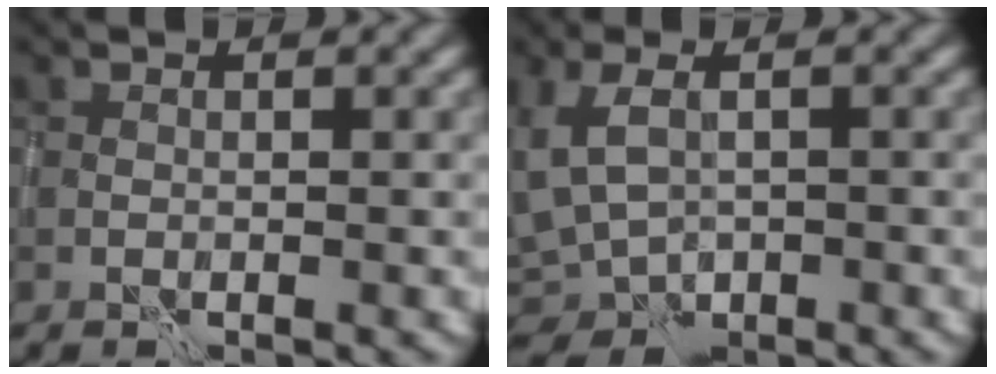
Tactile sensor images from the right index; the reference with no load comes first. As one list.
[{"total": 5.5, "force": [-1.2, 3.9, 3.8], "torque": [-0.073, -0.011, -0.007]}]